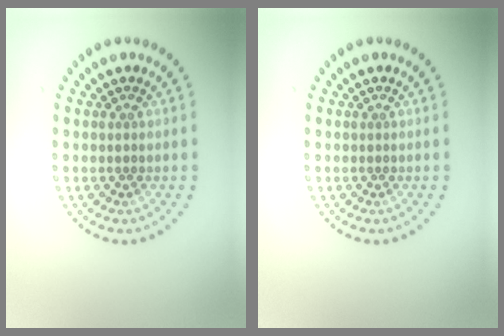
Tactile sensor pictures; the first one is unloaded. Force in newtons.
{"total": 0.0}